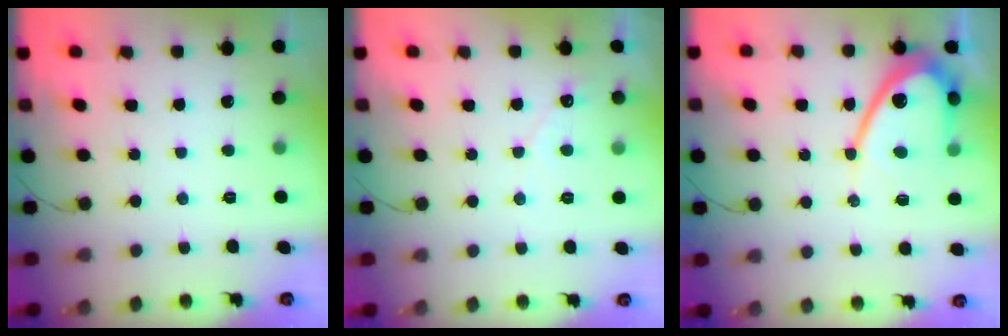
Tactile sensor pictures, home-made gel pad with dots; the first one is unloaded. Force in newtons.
{"total": 2.9, "press": 2.9, "slide": 0.1}
{"total": 11.9, "press": 11.9, "slide": 0.8}